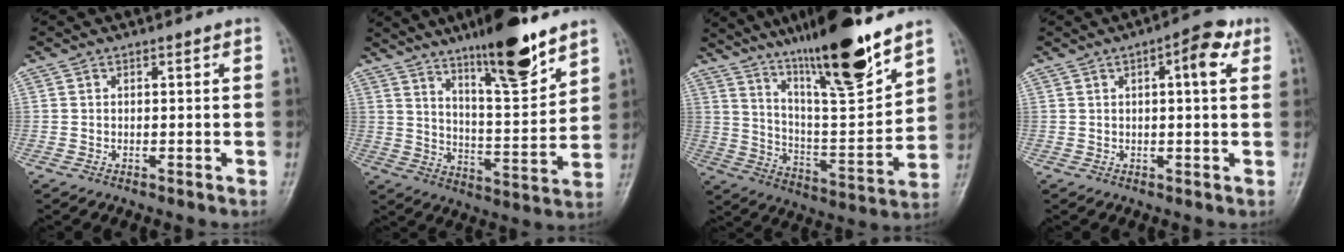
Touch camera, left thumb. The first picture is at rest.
{"total": 15.3, "force": [10.8, 3.2, 10.4], "torque": [-0.144, -0.071, 0.180]}
{"total": 21.0, "force": [15.4, 2.9, 14.1], "torque": [-0.202, -0.084, 0.265]}
{"total": 6.1, "force": [2.3, 1.9, 5.3], "torque": [-0.066, 0.006, 0.025]}